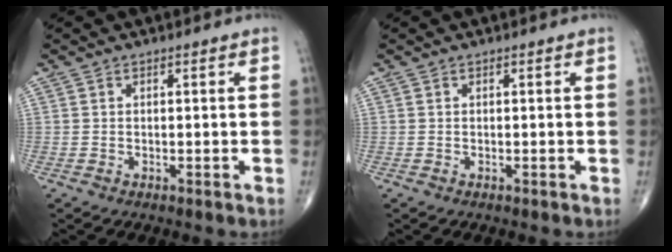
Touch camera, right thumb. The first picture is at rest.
{"total": 0.0}